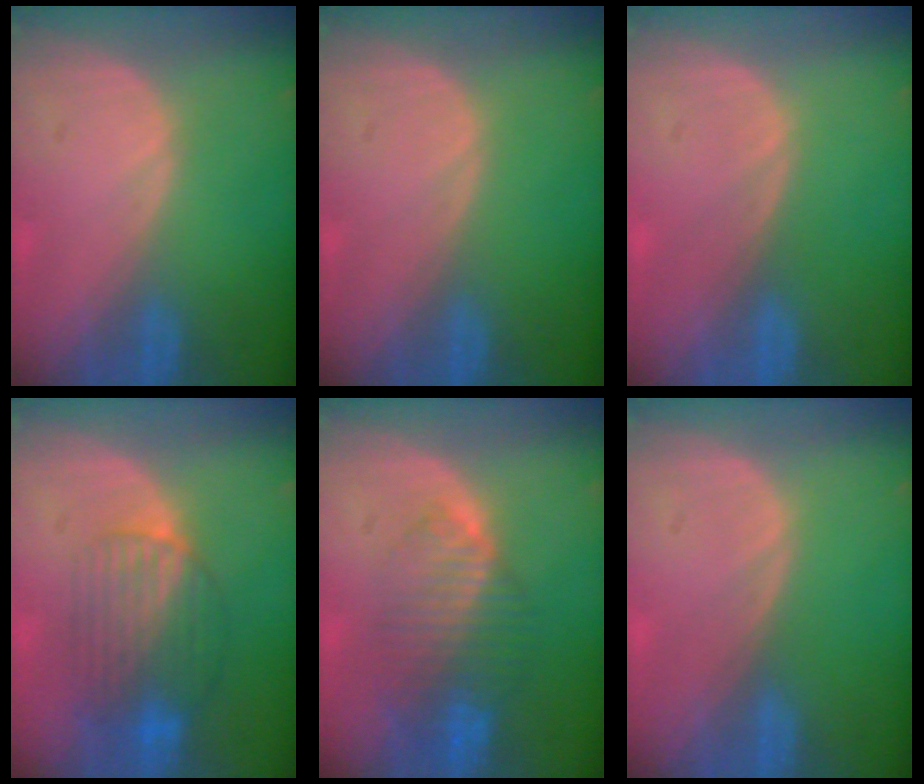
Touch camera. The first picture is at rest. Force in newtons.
{"total": 0.0}
{"total": 0.0}
{"total": 8.1, "press": 7.4, "slide": 3.2}
{"total": 8.4, "press": 7.1, "slide": 4.4}
{"total": 0.0}